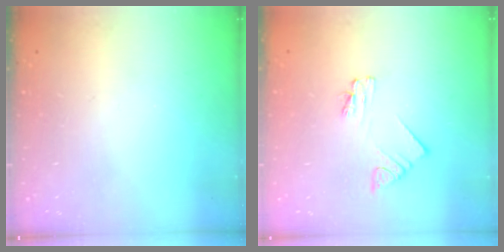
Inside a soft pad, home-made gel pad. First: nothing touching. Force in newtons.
{"total": 2.0, "press": 2.0, "slide": 0.3}